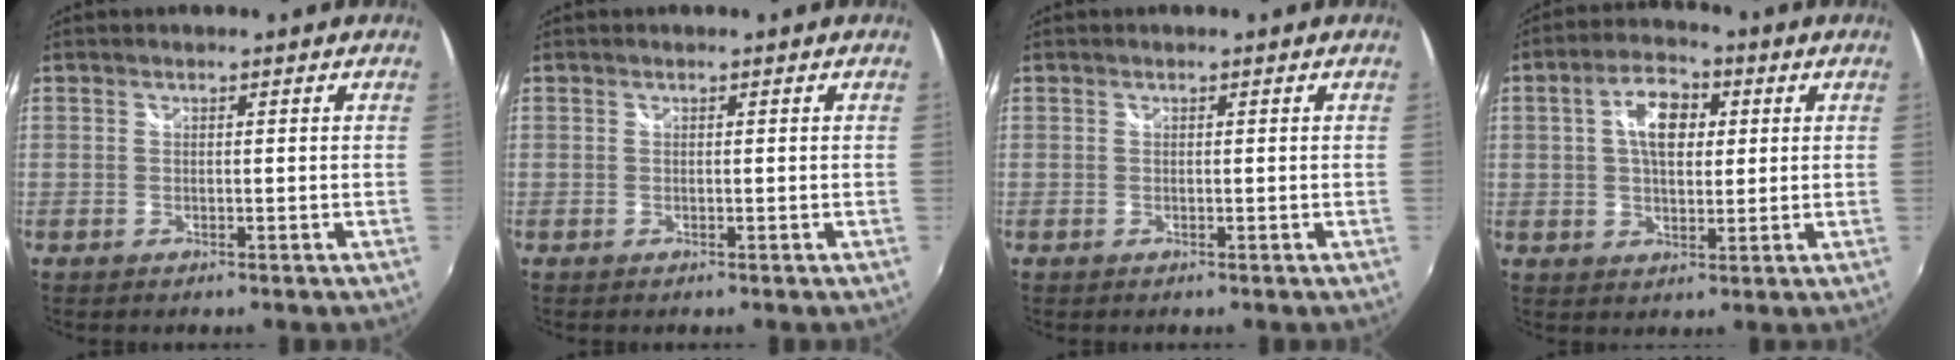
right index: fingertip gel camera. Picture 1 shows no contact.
{"total": 0.0}
{"total": 0.0}
{"total": 8.1, "force": [2.1, 4.5, 6.4], "torque": [-0.112, 0.021, 0.037]}